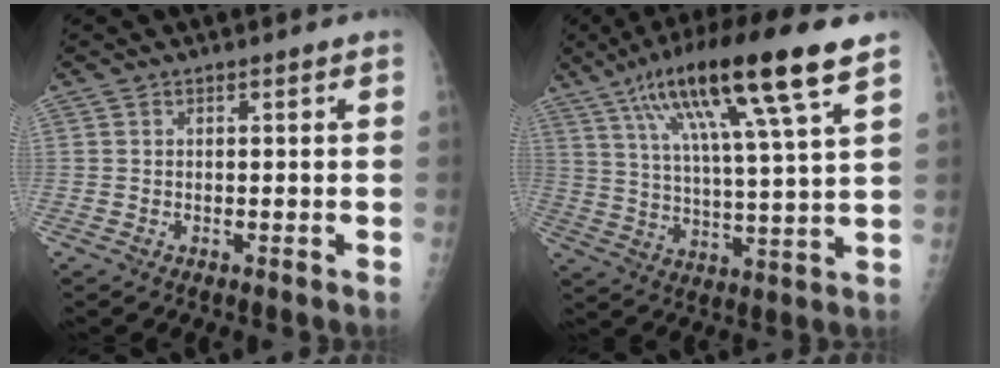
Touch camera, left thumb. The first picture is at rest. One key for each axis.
{"total": 19.8, "fx": 10.8, "fy": 2.3, "fz": 16.4, "tx": -0.280, "ty": -0.017, "tz": 0.185}